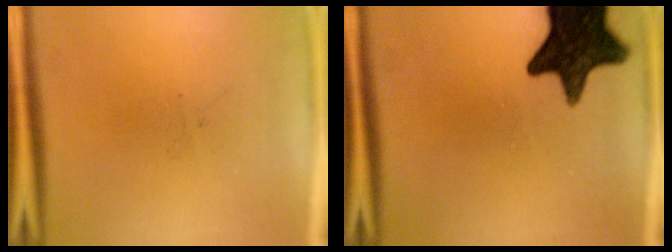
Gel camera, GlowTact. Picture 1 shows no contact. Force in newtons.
{"total": 15.5}